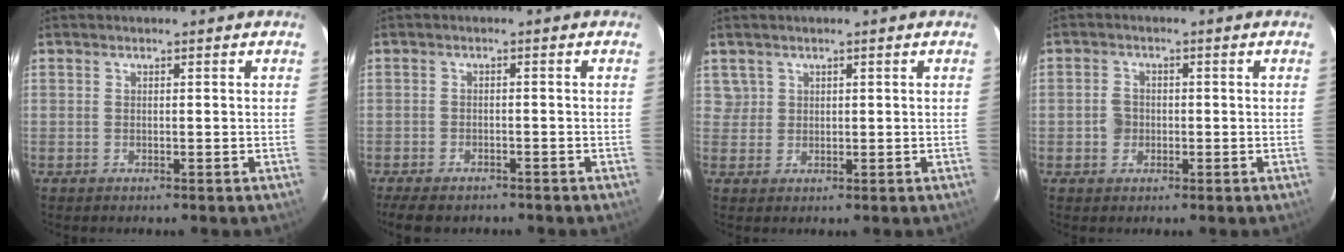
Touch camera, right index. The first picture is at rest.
{"total": 7.1, "force": [-5.7, 2.9, 3.2], "torque": [-0.079, -0.014, -0.090]}
{"total": 2.3, "force": [1.1, 2.0, -0.2], "torque": [0.019, 0.011, 0.019]}
{"total": 2.8, "force": [-0.6, 2.6, 0.9], "torque": [-0.019, 0.007, -0.011]}